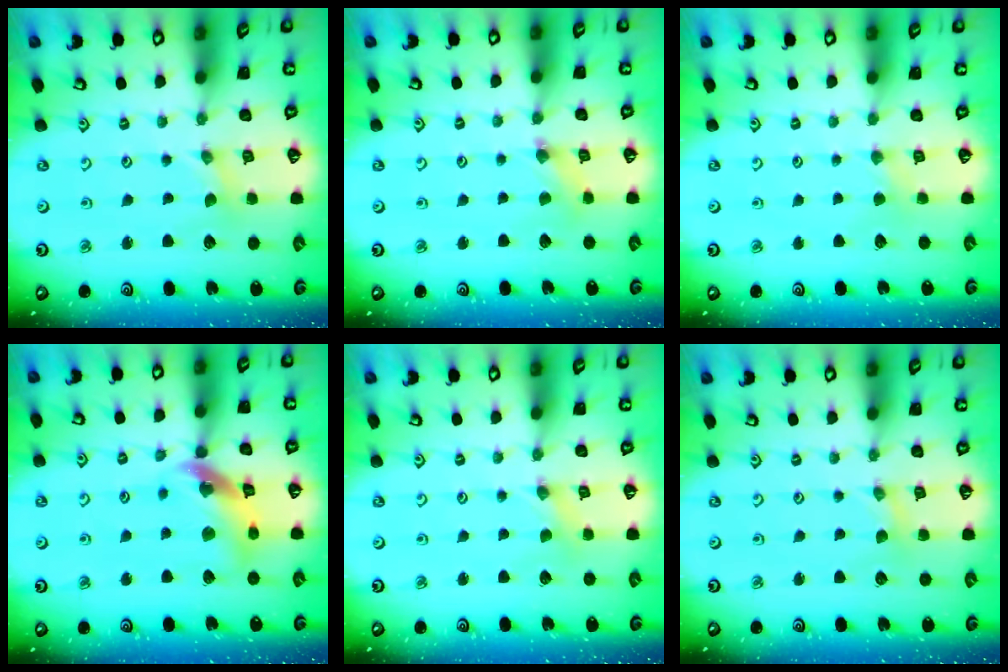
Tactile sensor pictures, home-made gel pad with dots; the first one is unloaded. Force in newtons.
{"total": 1.4, "press": 1.3, "slide": 0.3}
{"total": 0.9, "press": 0.8, "slide": 0.3}
{"total": 14.1, "press": 14.0, "slide": 1.7}
{"total": 0.0}
{"total": 0.8, "press": 0.8, "slide": 0.2}